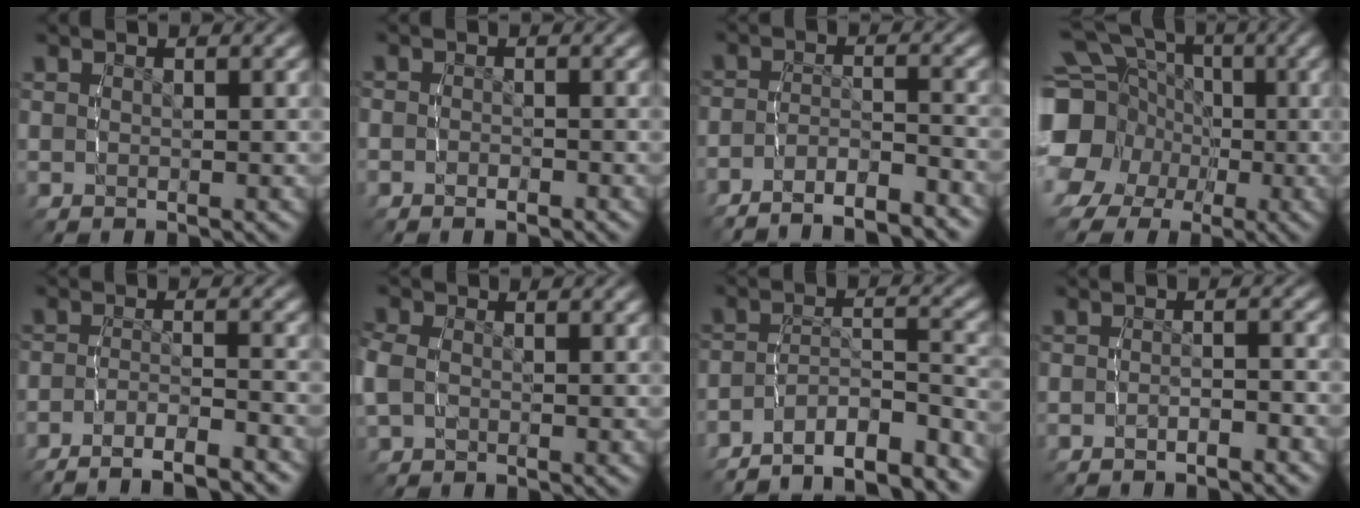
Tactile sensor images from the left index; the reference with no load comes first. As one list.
[{"total": 1.4, "force": [-1.1, 0.9, 0.2], "torque": [-0.007, -0.002, -0.022]}, {"total": 7.7, "force": [-7.1, 2.4, 1.8], "torque": [-0.033, -0.022, -0.115]}, {"total": 14.2, "force": [0.8, 12.9, 5.9], "torque": [-0.137, -0.030, -0.002]}, {"total": 7.1, "force": [-6.4, 2.2, 2.3], "torque": [-0.040, -0.018, -0.102]}, {"total": 2.7, "force": [-0.4, 2.5, 1.1], "torque": [-0.043, -0.006, -0.006]}, {"total": 13.4, "force": [-12.1, 4.8, 3.4], "torque": [-0.038, -0.032, -0.185]}, {"total": 2.8, "force": [-2.4, 1.1, 0.6], "torque": [-0.013, 0.007, -0.048]}]